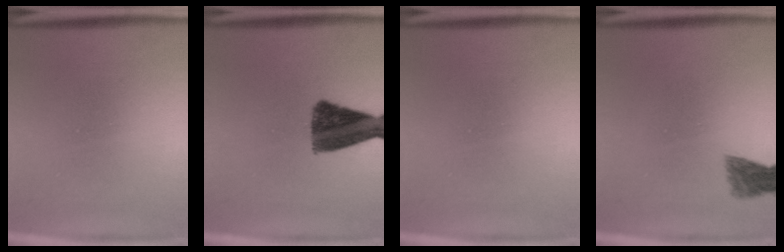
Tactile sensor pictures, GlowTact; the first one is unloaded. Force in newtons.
{"total": 11.0}
{"total": 0.0}
{"total": 2.0}